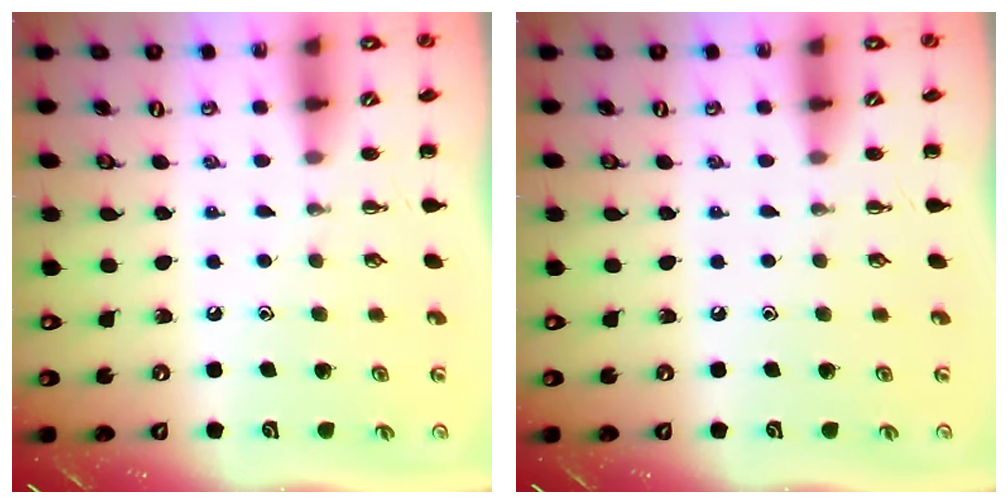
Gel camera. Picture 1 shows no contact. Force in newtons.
{"total": 0.0}